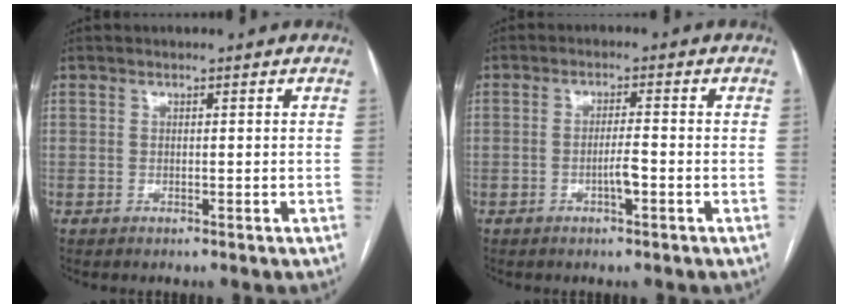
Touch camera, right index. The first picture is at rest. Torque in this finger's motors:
{"motor_torque": [-0.07, 0.10, -0.08, 0.00]}